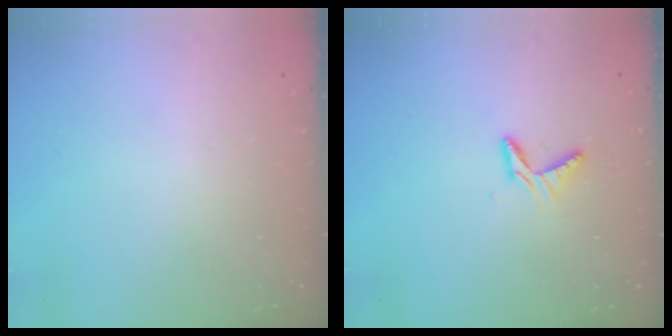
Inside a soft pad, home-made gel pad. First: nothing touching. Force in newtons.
{"total": 4.6, "press": 4.6, "slide": 0.4}